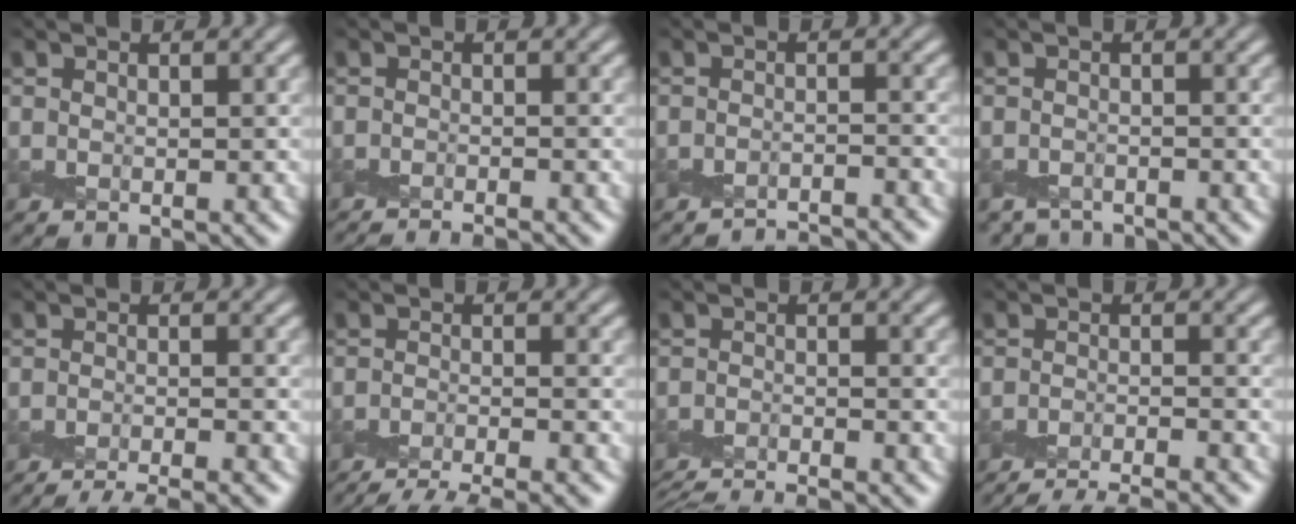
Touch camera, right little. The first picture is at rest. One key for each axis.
{"total": 2.0, "fx": -1.8, "fy": -0.6, "fz": 0.5, "tx": -0.007, "ty": -0.009, "tz": -0.041}
{"total": 3.9, "fx": -3.9, "fy": -0.2, "fz": 0.1, "tx": 0.001, "ty": -0.008, "tz": -0.065}
{"total": 1.7, "fx": -1.6, "fy": 0.5, "fz": -0.1, "tx": 0.005, "ty": -0.007, "tz": -0.036}
{"total": 6.3, "fx": -5.6, "fy": 0.8, "fz": 2.8, "tx": -0.034, "ty": -0.025, "tz": -0.073}
{"total": 7.5, "fx": -6.8, "fy": 1.4, "fz": 2.9, "tx": -0.038, "ty": -0.025, "tz": -0.088}
{"total": 5.7, "fx": -5.6, "fy": 0.2, "fz": 1.3, "tx": -0.021, "ty": -0.020, "tz": -0.086}
{"total": 8.1, "fx": -7.7, "fy": 1.0, "fz": 2.4, "tx": -0.024, "ty": -0.017, "tz": -0.105}